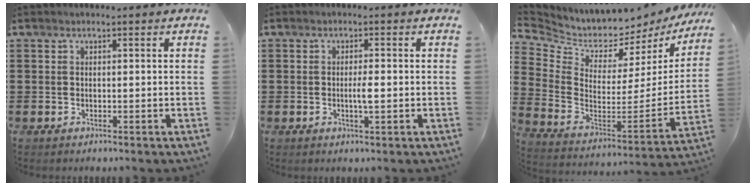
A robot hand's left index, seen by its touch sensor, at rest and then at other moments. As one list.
[{"total": 2.4, "force": [-0.3, 0.3, 2.4], "torque": [-0.044, 0.000, -0.006]}, {"total": 4.6, "force": [4.3, 1.3, 0.6], "torque": [-0.048, -0.062, 0.068]}]